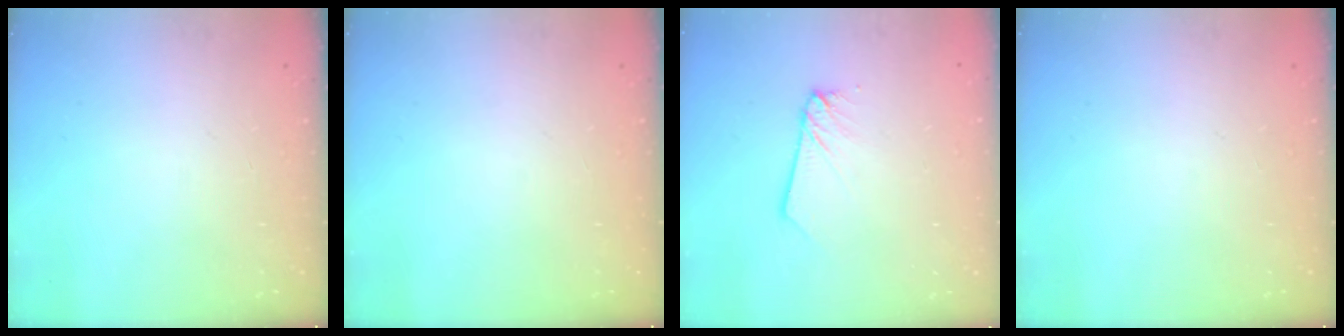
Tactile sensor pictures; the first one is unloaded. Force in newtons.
{"total": 0.0}
{"total": 2.7, "press": 2.7, "slide": 0.3}
{"total": 0.0}